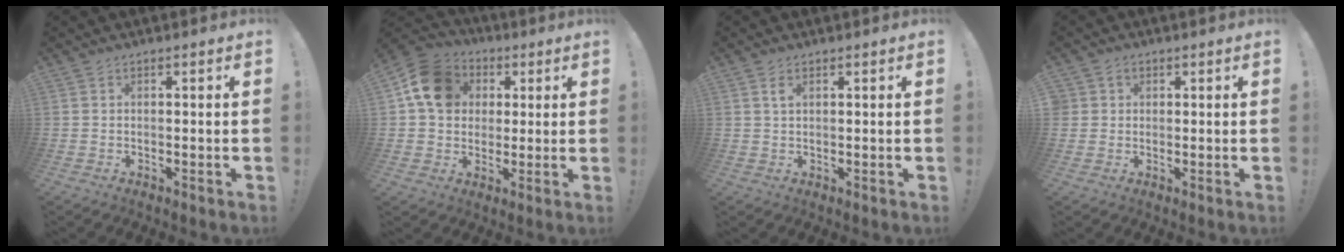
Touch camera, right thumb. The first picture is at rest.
{"total": 14.7, "force": [4.1, 12.1, 7.4], "torque": [-0.096, -0.003, 0.084]}
{"total": 2.0, "force": [1.0, 0.9, 1.5], "torque": [-0.019, -0.003, 0.014]}
{"total": 2.4, "force": [0.8, 2.2, 0.4], "torque": [-0.008, 0.001, 0.017]}